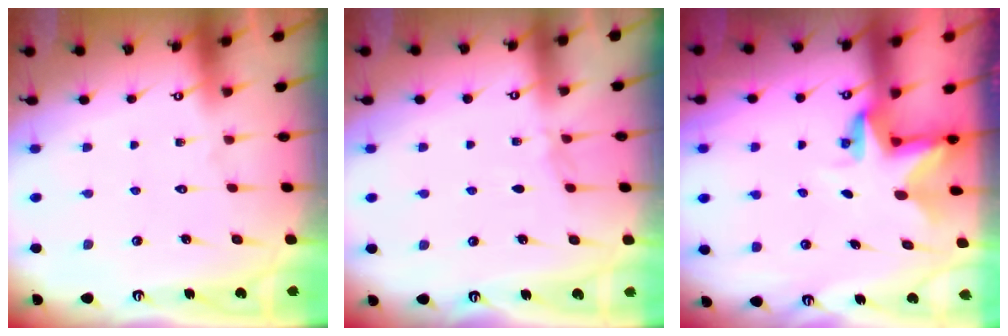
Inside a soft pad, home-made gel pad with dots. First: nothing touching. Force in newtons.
{"total": 3.0, "press": 3.0, "slide": 0.5}
{"total": 3.4, "press": 3.4, "slide": 0.2}